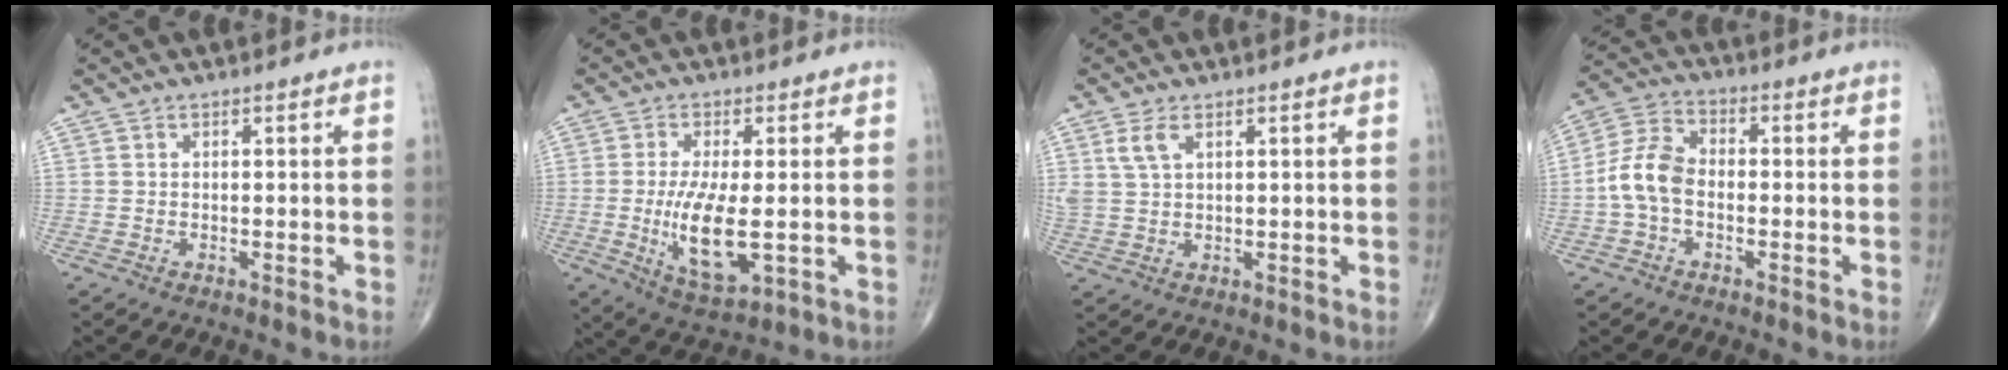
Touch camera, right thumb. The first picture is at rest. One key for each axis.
{"total": 10.5, "fx": -1.3, "fy": 3.7, "fz": 9.7, "tx": -0.184, "ty": -0.021, "tz": -0.012}
{"total": 3.9, "fx": 1.9, "fy": 1.9, "fz": 2.8, "tx": -0.065, "ty": 0.001, "tz": 0.045}
{"total": 8.1, "fx": -1.5, "fy": 5.2, "fz": 6.1, "tx": -0.122, "ty": 0.027, "tz": -0.042}